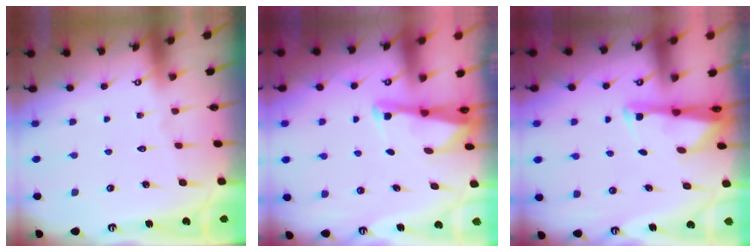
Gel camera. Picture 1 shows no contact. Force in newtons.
{"total": 2.5, "press": 2.5, "slide": 0.2}
{"total": 2.5, "press": 2.5, "slide": 0.4}